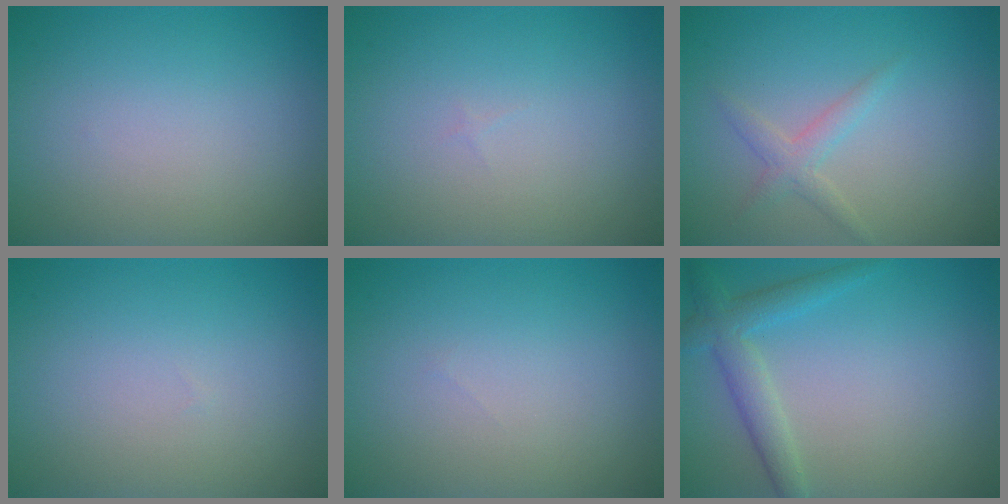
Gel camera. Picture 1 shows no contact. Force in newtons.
{"total": 0.0}
{"total": 1.7, "press": 1.7, "slide": 0.1}
{"total": 0.0}
{"total": 0.0}
{"total": 3.0, "press": 3.0, "slide": 0.0}